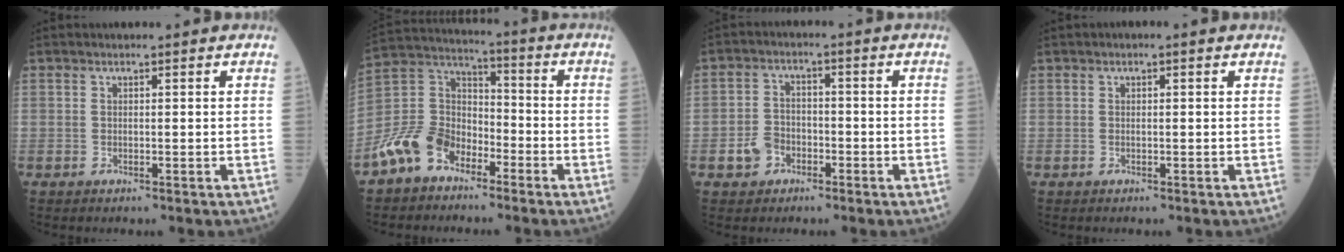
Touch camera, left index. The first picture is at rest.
{"total": 10.0, "force": [-6.4, 6.3, 4.4], "torque": [-0.116, 0.021, -0.132]}
{"total": 4.5, "force": [-2.2, 3.6, 1.7], "torque": [-0.039, 0.011, -0.038]}
{"total": 0.6, "force": [0.0, 0.1, 0.6], "torque": [-0.018, 0.007, 0.003]}